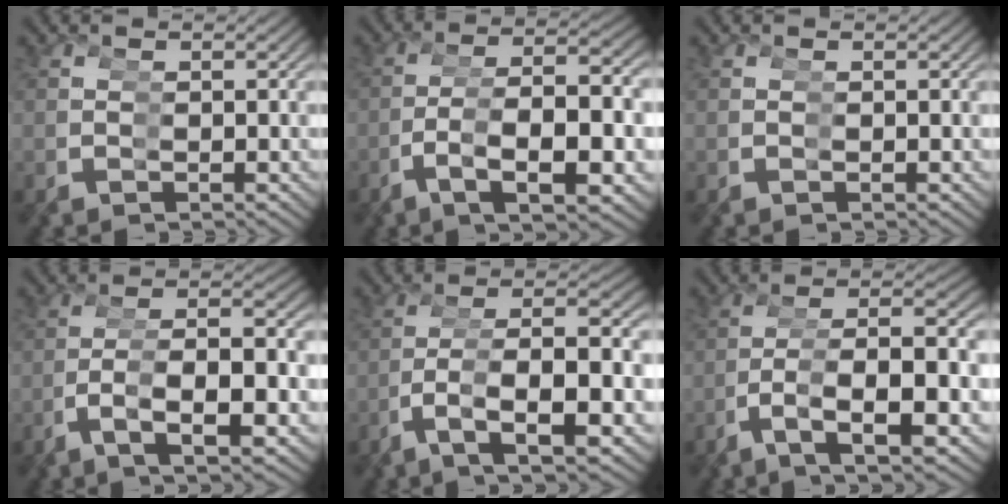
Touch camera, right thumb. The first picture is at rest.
{"total": 6.1, "force": [-0.4, 2.7, 5.5], "torque": [-0.097, 0.017, -0.004]}
{"total": 0.0}
{"total": 5.1, "force": [-0.3, 2.2, 4.6], "torque": [-0.082, 0.020, -0.003]}
{"total": 7.0, "force": [-0.4, 3.6, 6.0], "torque": [-0.116, 0.007, 0.000]}
{"total": 6.9, "force": [-0.4, 3.5, 5.9], "torque": [-0.113, 0.011, -0.003]}